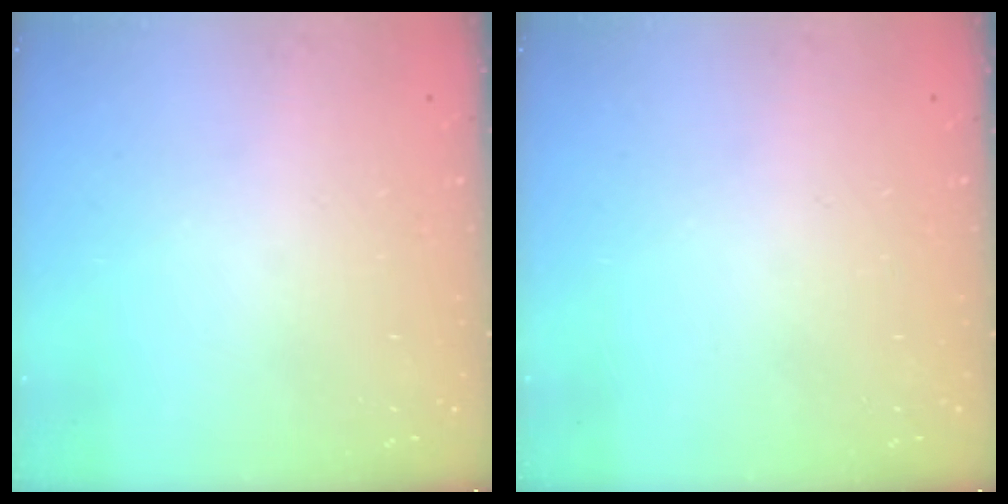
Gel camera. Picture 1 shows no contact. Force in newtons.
{"total": 0.0}